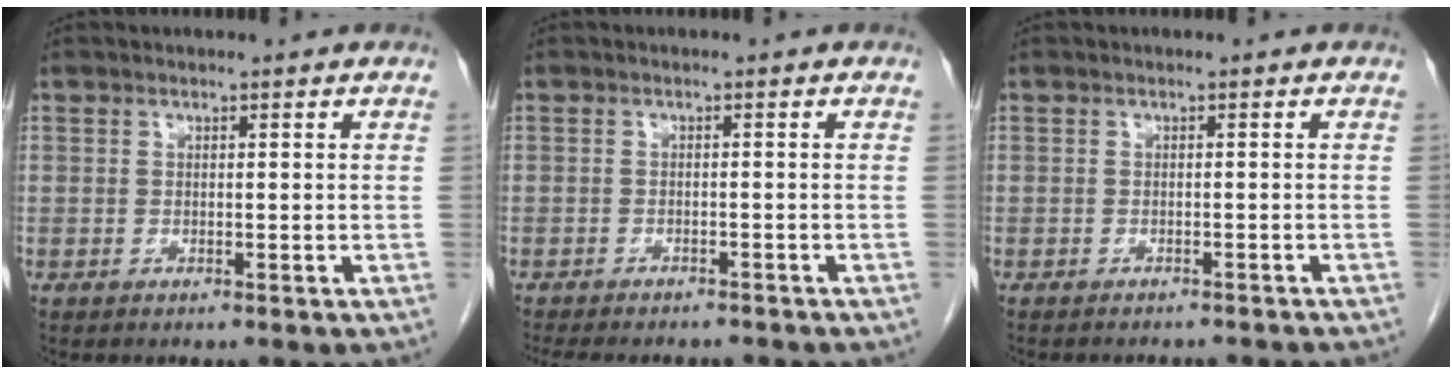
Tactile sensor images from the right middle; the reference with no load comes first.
{"total": 10.4, "force": [-9.2, 3.0, 3.8], "torque": [-0.066, -0.006, -0.118]}
{"total": 6.5, "force": [-6.0, 1.5, 1.9], "torque": [-0.018, -0.004, -0.064]}